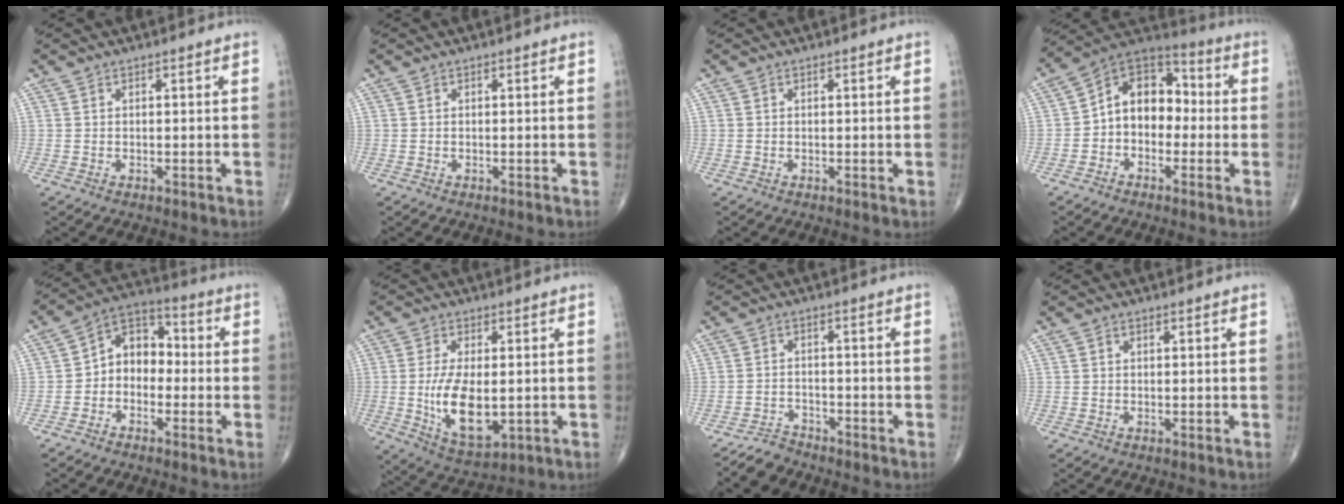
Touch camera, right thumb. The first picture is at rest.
{"total": 0.0}
{"total": 0.0}
{"total": 12.0, "force": [-1.0, 8.8, 8.1], "torque": [-0.089, 0.047, -0.036]}
{"total": 8.6, "force": [-1.4, 6.6, 5.3], "torque": [-0.051, 0.040, -0.045]}
{"total": 11.9, "force": [-1.0, 5.9, 10.2], "torque": [-0.182, -0.019, -0.005]}
{"total": 3.3, "force": [-3.2, 0.9, -0.4], "torque": [0.006, 0.008, -0.061]}
{"total": 0.6, "force": [0.3, 0.5, 0.0], "torque": [0.004, 0.001, 0.004]}